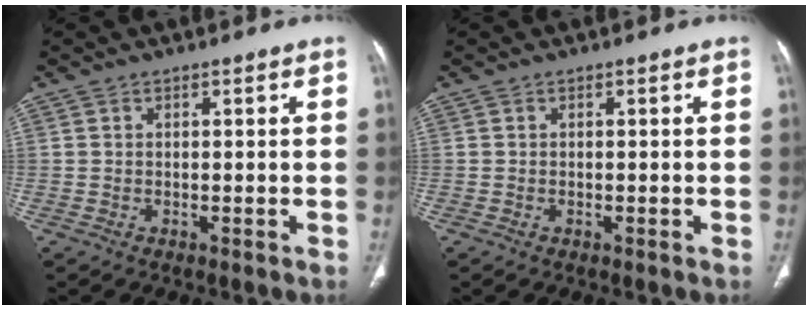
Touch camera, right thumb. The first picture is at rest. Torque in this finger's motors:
{"motor_torque": [0.16, 0.02, 0.03, -0.44, 0.02]}